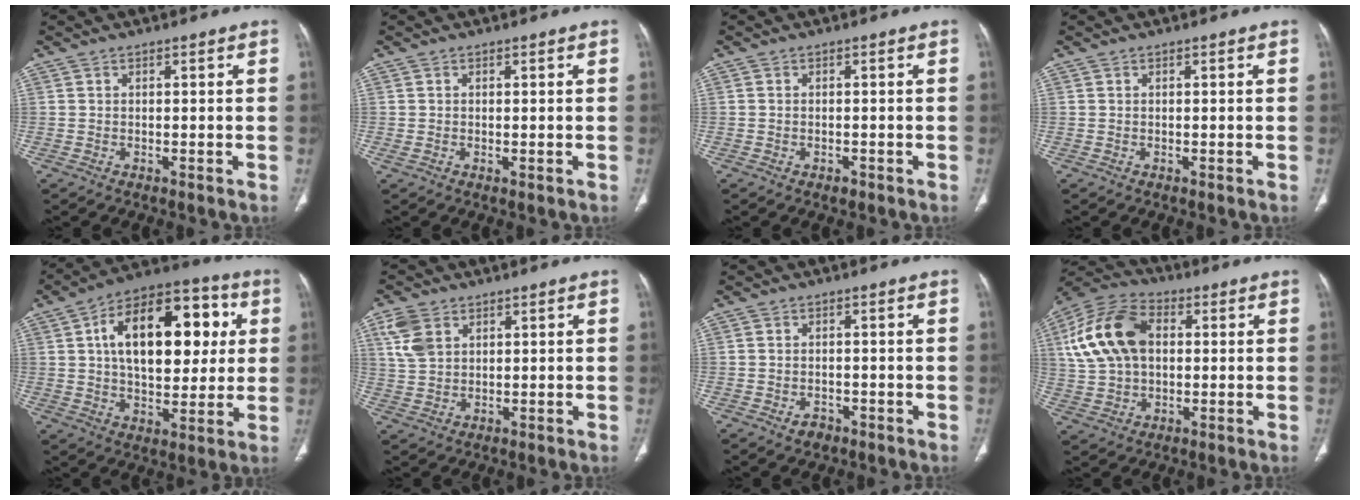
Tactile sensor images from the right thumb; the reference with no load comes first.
{"total": 0.7, "force": [-0.1, 0.4, 0.6], "torque": [-0.017, -0.003, 0.002]}
{"total": 1.1, "force": [-0.6, 0.7, 0.5], "torque": [-0.008, 0.003, -0.007]}
{"total": 0.0}
{"total": 22.9, "force": [5.0, 12.8, 18.4], "torque": [-0.247, 0.015, 0.070]}
{"total": 6.3, "force": [2.9, 4.2, 3.8], "torque": [-0.075, -0.004, 0.064]}
{"total": 2.3, "force": [-1.3, 1.7, 1.0], "torque": [-0.011, 0.008, -0.014]}
{"total": 16.4, "force": [3.0, 10.9, 11.8], "torque": [-0.218, 0.020, 0.050]}